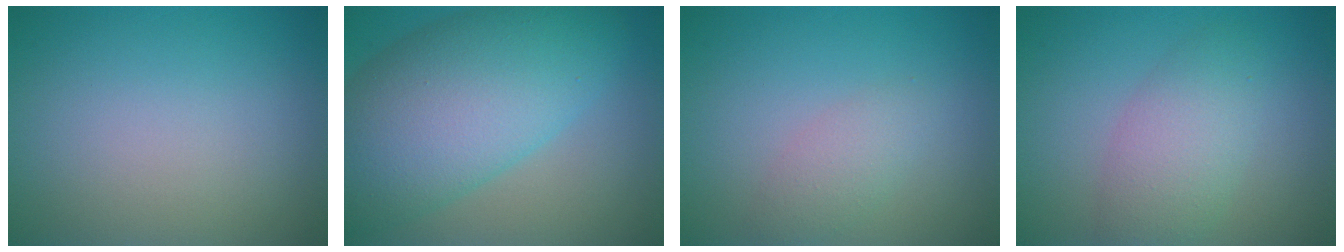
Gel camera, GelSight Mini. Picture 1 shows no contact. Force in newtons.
{"total": 11.4, "press": 11.4, "slide": 0.3}
{"total": 2.0, "press": 2.0, "slide": 0.1}
{"total": 3.9, "press": 3.9, "slide": 0.1}